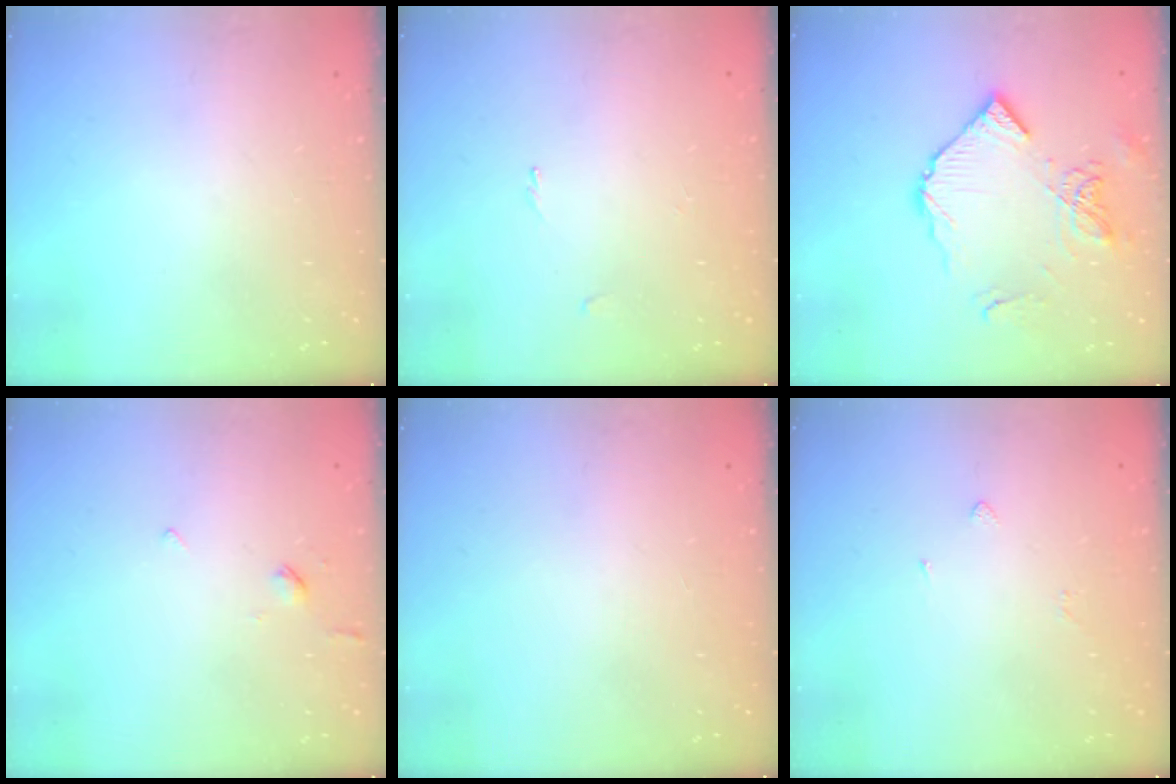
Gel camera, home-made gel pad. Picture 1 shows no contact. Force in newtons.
{"total": 0.0}
{"total": 12.2, "press": 12.2, "slide": 1.3}
{"total": 3.5, "press": 3.5, "slide": 0.7}
{"total": 2.4, "press": 2.3, "slide": 0.2}
{"total": 1.9, "press": 1.8, "slide": 0.6}